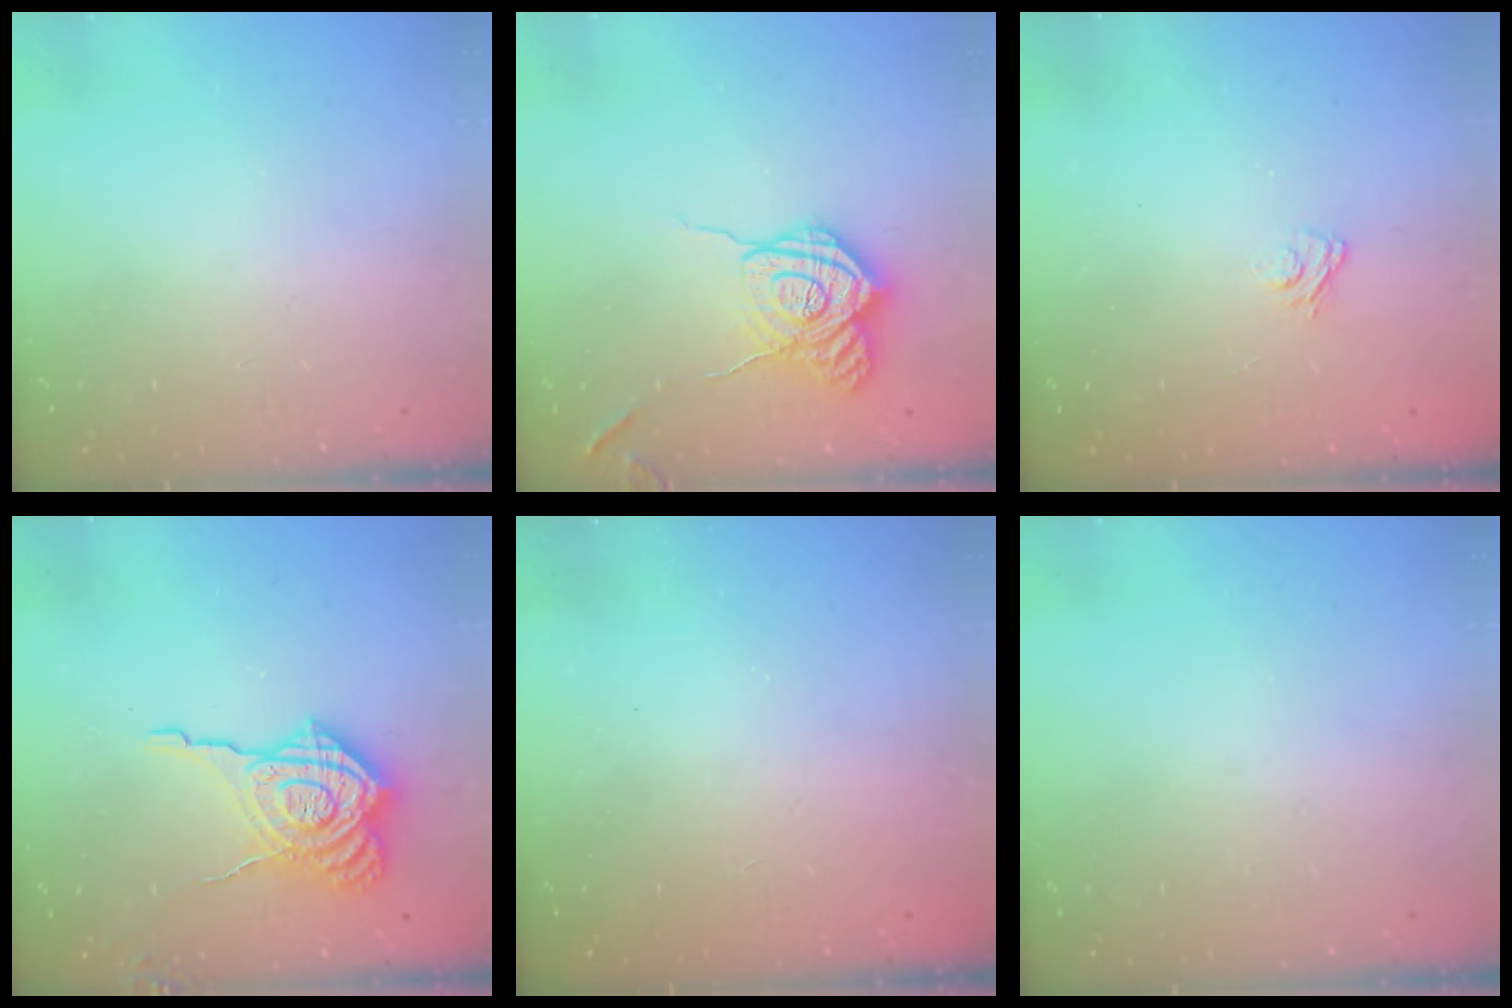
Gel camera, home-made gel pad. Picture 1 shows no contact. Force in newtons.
{"total": 17.0, "press": 17.0, "slide": 0.9}
{"total": 2.9, "press": 2.6, "slide": 1.2}
{"total": 15.0, "press": 15.0, "slide": 1.2}
{"total": 2.5, "press": 2.4, "slide": 0.8}
{"total": 0.0}